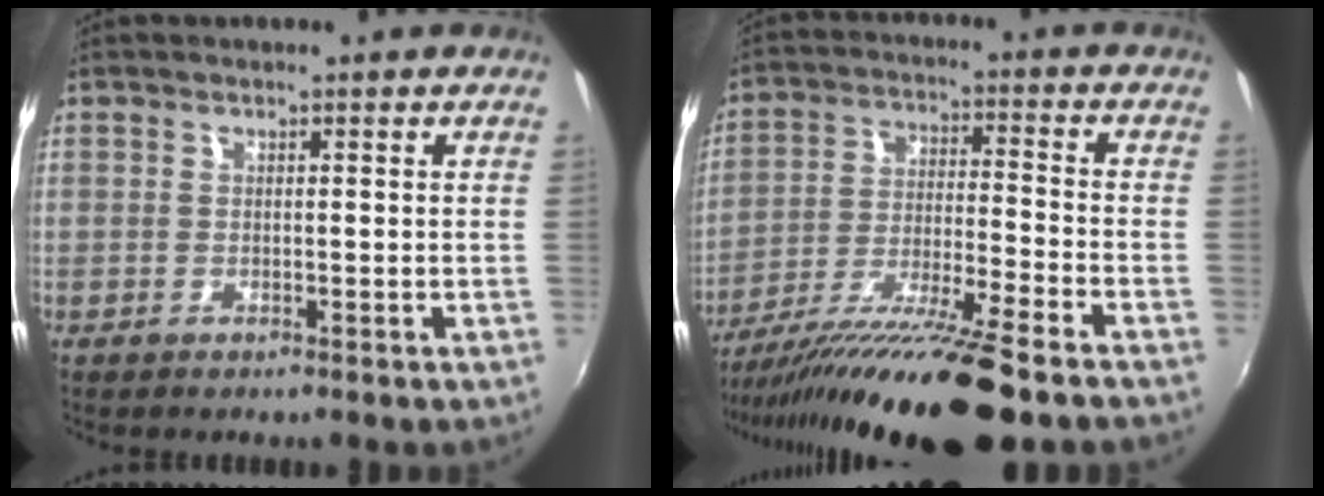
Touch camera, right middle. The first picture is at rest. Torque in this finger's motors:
{"motor_torque": [1.11, -1.03, 0.59, 0.21]}